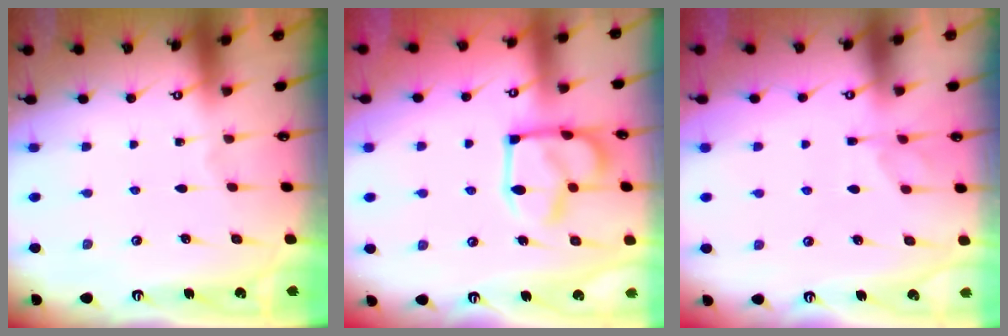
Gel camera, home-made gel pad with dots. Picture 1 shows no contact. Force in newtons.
{"total": 7.2, "press": 7.2, "slide": 0.1}
{"total": 1.2, "press": 0.5, "slide": 1.1}